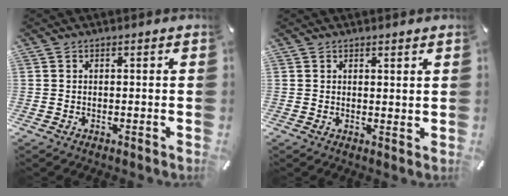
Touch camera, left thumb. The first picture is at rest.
{"total": 1.2, "force": [1.1, 0.5, 0.1], "torque": [0.007, -0.005, 0.021]}